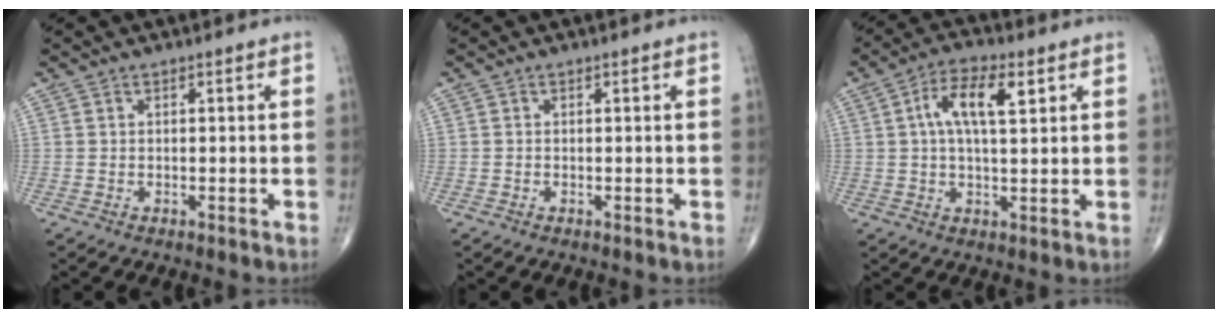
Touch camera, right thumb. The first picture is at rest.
{"total": 0.0}
{"total": 9.0, "force": [2.8, 3.7, 7.8], "torque": [-0.140, 0.011, 0.044]}